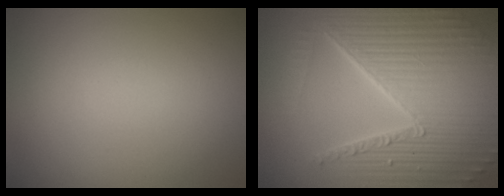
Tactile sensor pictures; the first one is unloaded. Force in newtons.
{"total": 10.0, "press": 6.3, "slide": 7.8}